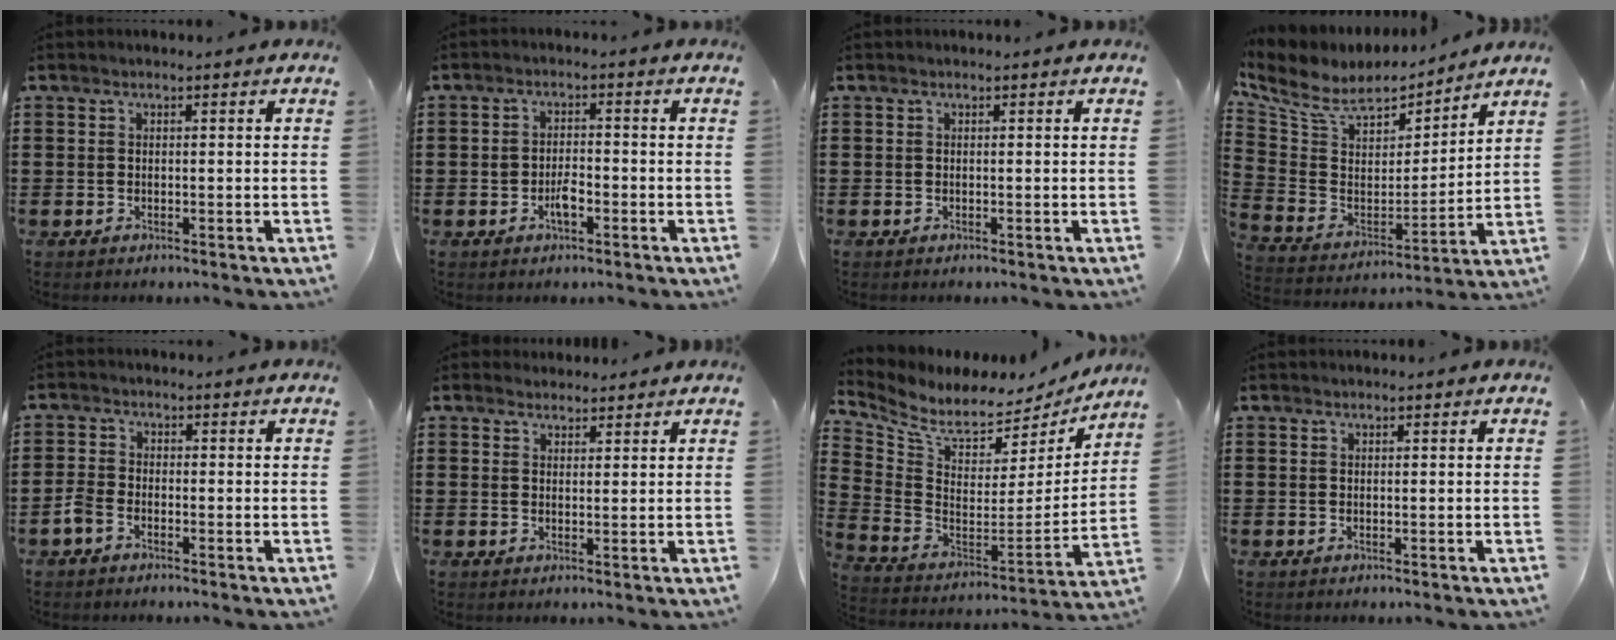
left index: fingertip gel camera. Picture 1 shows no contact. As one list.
[{"total": 3.1, "force": [-1.2, 1.3, 2.5], "torque": [-0.046, 0.006, -0.021]}, {"total": 0.0}, {"total": 8.7, "force": [6.7, 4.2, 3.5], "torque": [-0.105, -0.039, 0.119]}, {"total": 2.2, "force": [-1.6, 0.9, 1.2], "torque": [-0.037, 0.000, -0.036]}, {"total": 2.1, "force": [2.0, 0.8, -0.1], "torque": [-0.003, 0.002, 0.039]}, {"total": 6.3, "force": [5.5, 2.2, 2.2], "torque": [-0.079, -0.051, 0.095]}, {"total": 0.0}]